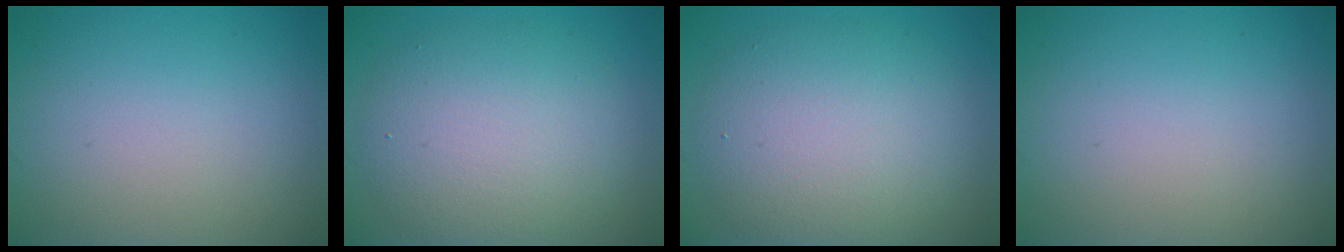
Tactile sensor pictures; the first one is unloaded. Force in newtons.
{"total": 7.1, "press": 7.1, "slide": 0.5}
{"total": 7.3, "press": 7.3, "slide": 0.6}
{"total": 0.0}